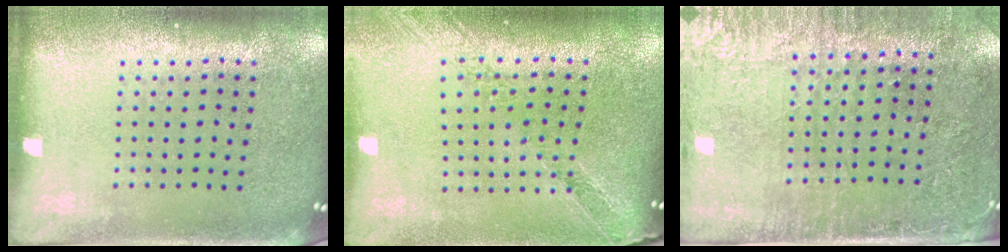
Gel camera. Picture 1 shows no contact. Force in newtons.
{"total": 0.6, "press": 0.6, "slide": 0.1}
{"total": 3.0, "press": 2.6, "slide": 1.4}